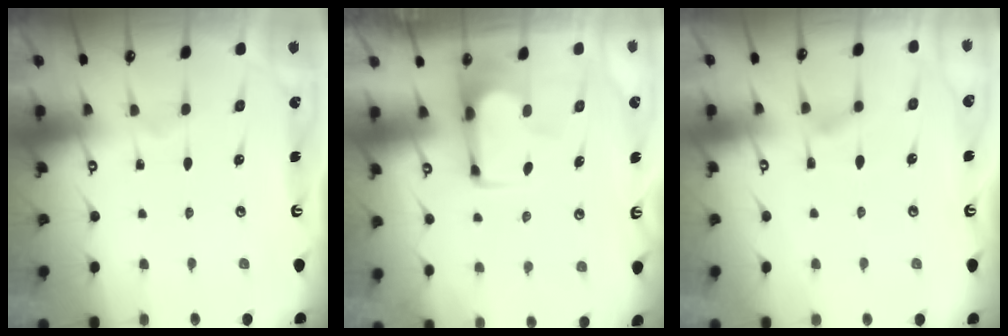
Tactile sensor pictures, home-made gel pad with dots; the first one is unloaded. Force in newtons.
{"total": 3.2, "press": 3.2, "slide": 0.5}
{"total": 2.2, "press": 1.9, "slide": 1.1}